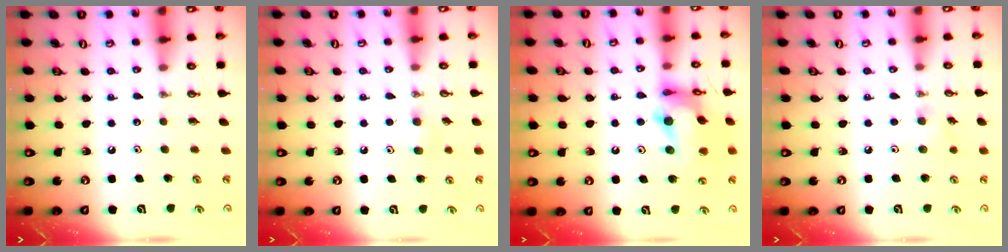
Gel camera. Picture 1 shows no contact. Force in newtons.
{"total": 4.1, "press": 4.0, "slide": 1.2}
{"total": 17.0, "press": 16.9, "slide": 1.2}
{"total": 4.7, "press": 4.6, "slide": 0.9}